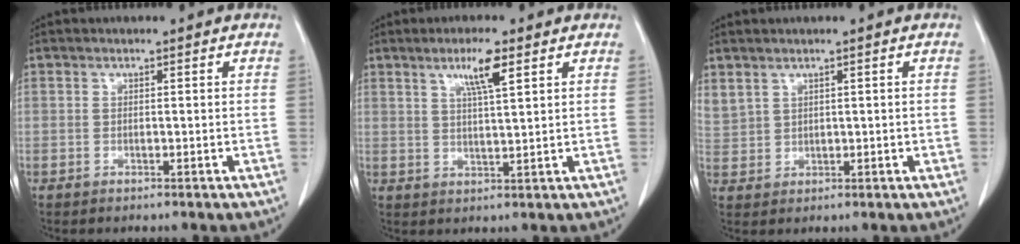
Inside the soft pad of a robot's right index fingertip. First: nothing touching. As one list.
[{"total": 5.3, "force": [2.8, 0.2, 4.4], "torque": [-0.078, 0.000, 0.049]}, {"total": 5.1, "force": [2.6, 3.6, 2.5], "torque": [-0.073, 0.015, 0.069]}]